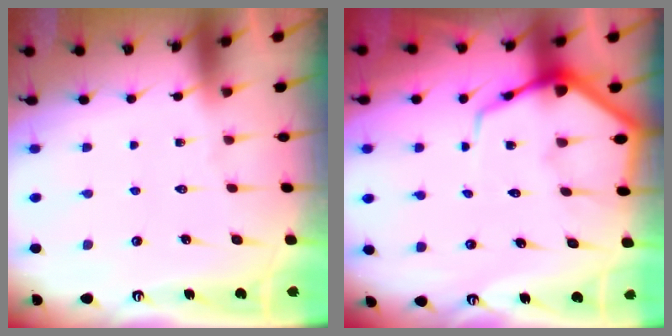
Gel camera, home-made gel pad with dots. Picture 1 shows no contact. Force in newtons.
{"total": 7.5, "press": 7.5, "slide": 0.7}